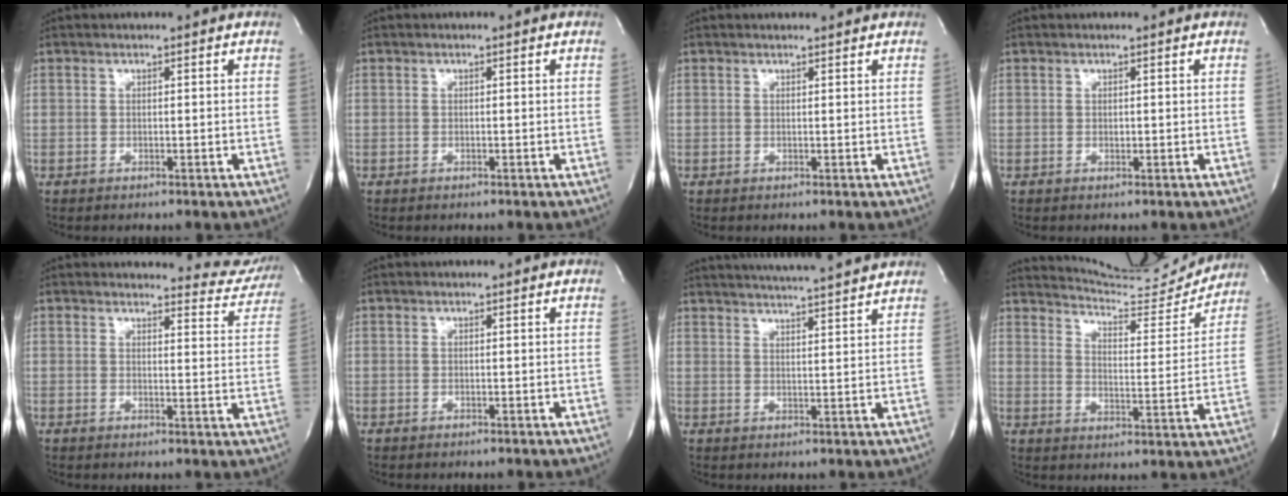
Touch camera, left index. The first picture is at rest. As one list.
[{"total": 0.0}, {"total": 1.8, "force": [1.7, 0.2, 0.2], "torque": [-0.011, 0.003, 0.020]}, {"total": 0.6, "force": [0.2, 0.4, 0.4], "torque": [-0.005, -0.001, 0.004]}, {"total": 8.4, "force": [8.3, 1.5, -0.4], "torque": [0.025, -0.055, 0.068]}, {"total": 0.0}, {"total": 13.1, "force": [12.0, 0.2, 5.1], "torque": [-0.093, 0.010, 0.161]}, {"total": 13.6, "force": [13.5, 0.6, 1.5], "torque": [-0.029, -0.046, 0.180]}]